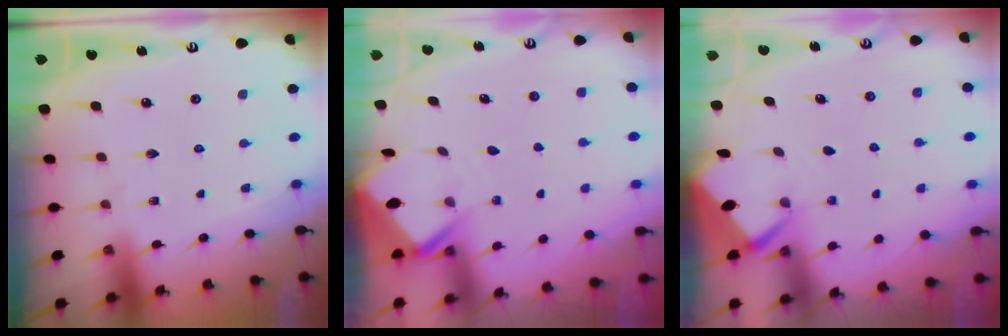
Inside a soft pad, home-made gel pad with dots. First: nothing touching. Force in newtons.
{"total": 3.1, "press": 3.1, "slide": 0.3}
{"total": 2.5, "press": 2.5, "slide": 0.0}